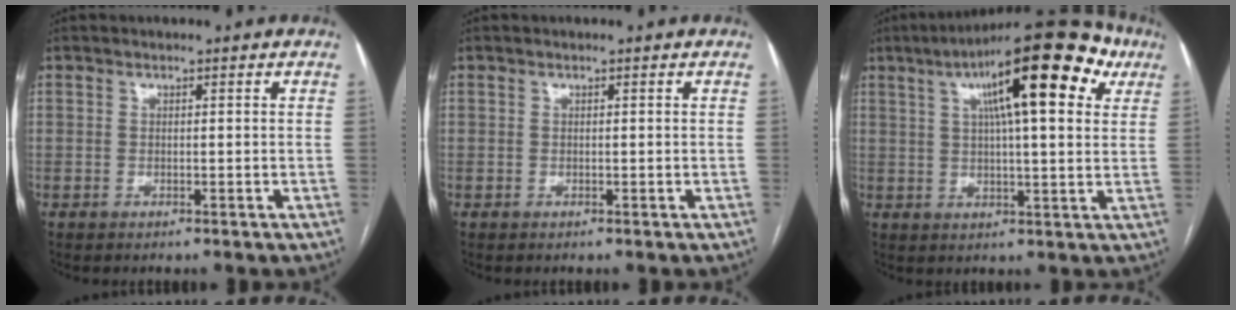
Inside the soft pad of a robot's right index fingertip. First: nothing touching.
{"total": 0.0}
{"total": 19.2, "force": [8.7, 4.1, 16.6], "torque": [-0.258, 0.047, 0.125]}